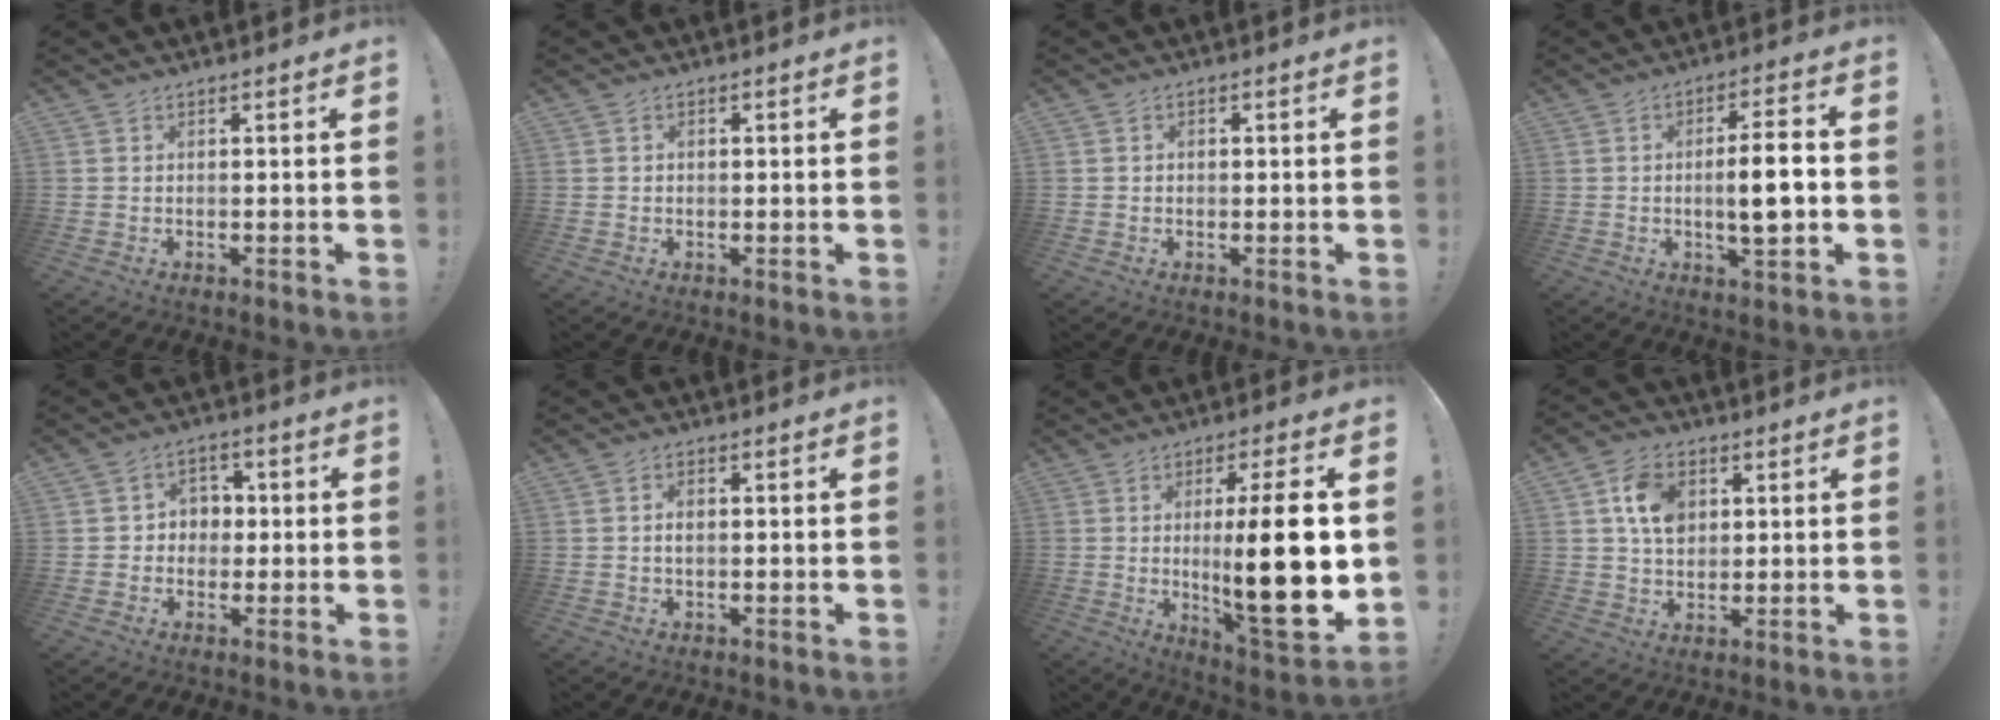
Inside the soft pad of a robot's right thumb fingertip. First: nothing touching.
{"total": 0.9, "force": [-0.3, 0.7, 0.5], "torque": [-0.015, 0.006, -0.004]}
{"total": 1.0, "force": [-0.4, 0.8, 0.5], "torque": [-0.016, 0.007, -0.006]}
{"total": 9.8, "force": [-1.2, 1.7, 9.6], "torque": [-0.151, -0.003, -0.027]}
{"total": 2.3, "force": [-0.7, 2.0, 1.0], "torque": [-0.016, 0.005, -0.014]}
{"total": 1.8, "force": [-0.1, 1.0, 1.6], "torque": [-0.022, 0.002, -0.004]}
{"total": 21.3, "force": [0.7, 3.5, 21.0], "torque": [-0.340, -0.027, 0.009]}
{"total": 10.3, "force": [3.2, 7.7, 6.0], "torque": [-0.100, 0.010, 0.064]}